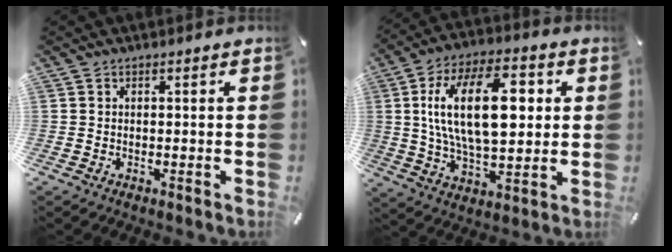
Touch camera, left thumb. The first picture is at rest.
{"total": 21.9, "force": [4.0, 11.4, 18.2], "torque": [-0.338, 0.001, 0.055]}